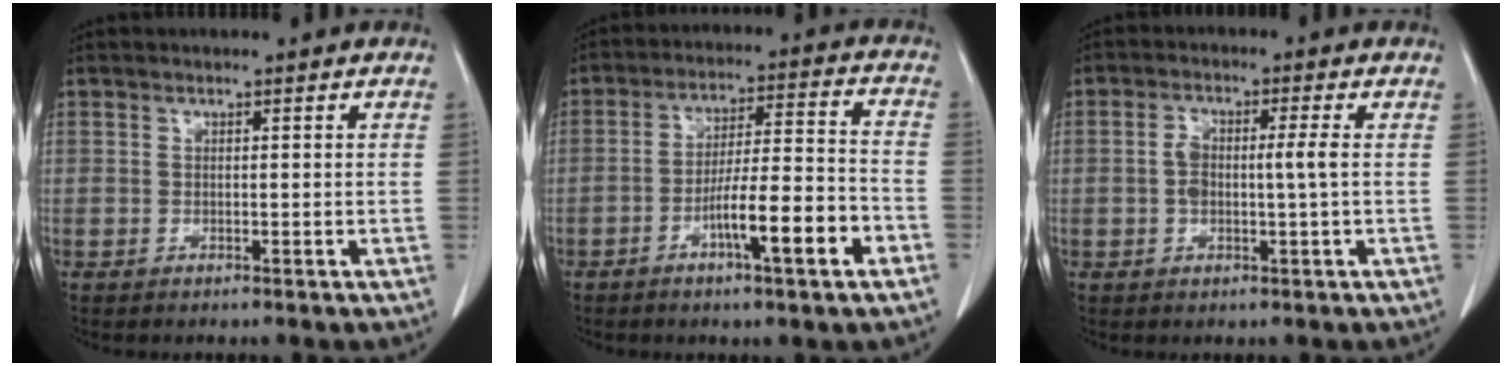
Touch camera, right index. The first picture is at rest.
{"total": 11.5, "force": [-5.1, 0.8, 10.2], "torque": [-0.164, 0.008, -0.082]}
{"total": 4.7, "force": [0.0, 0.9, 4.6], "torque": [-0.095, 0.011, 0.001]}